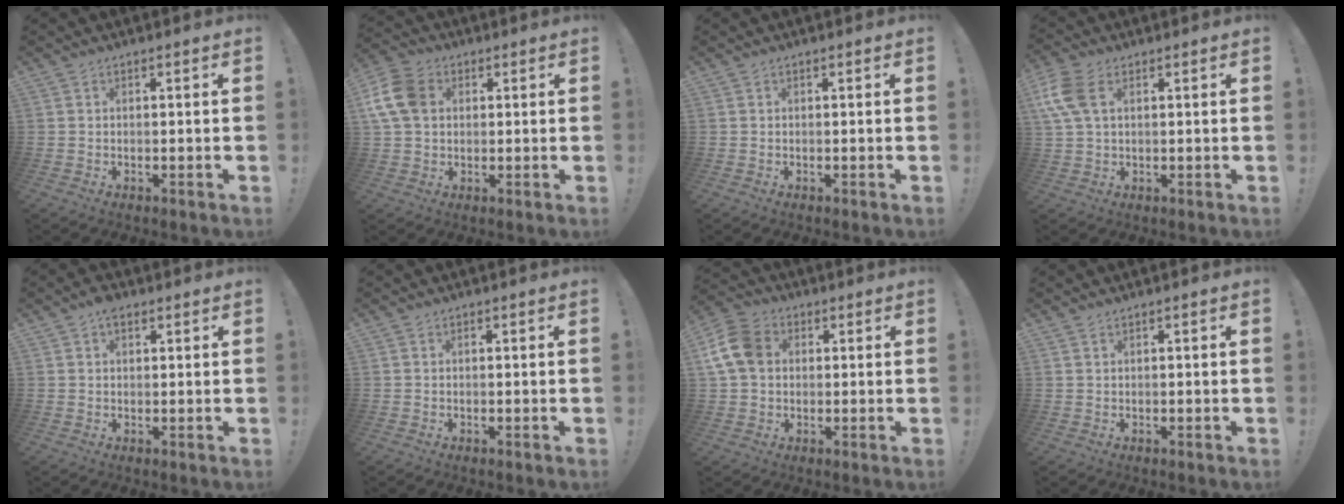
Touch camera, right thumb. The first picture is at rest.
{"total": 11.8, "force": [2.8, 8.9, 7.2], "torque": [-0.148, 0.005, 0.058]}
{"total": 0.0}
{"total": 8.7, "force": [3.0, 5.1, 6.4], "torque": [-0.141, -0.002, 0.056]}
{"total": 3.4, "force": [1.9, 2.1, 1.9], "torque": [-0.025, -0.003, 0.032]}
{"total": 0.0}
{"total": 11.7, "force": [2.1, 9.1, 7.0], "torque": [-0.137, 0.010, 0.046]}
{"total": 0.6, "force": [0.3, 0.0, 0.6], "torque": [-0.011, 0.000, 0.005]}